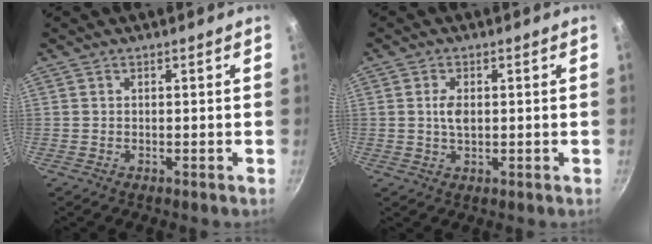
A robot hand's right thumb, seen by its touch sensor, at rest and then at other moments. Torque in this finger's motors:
{"motor_torque": [0.50, 0.47, 0.34, 0.08, 0.01]}